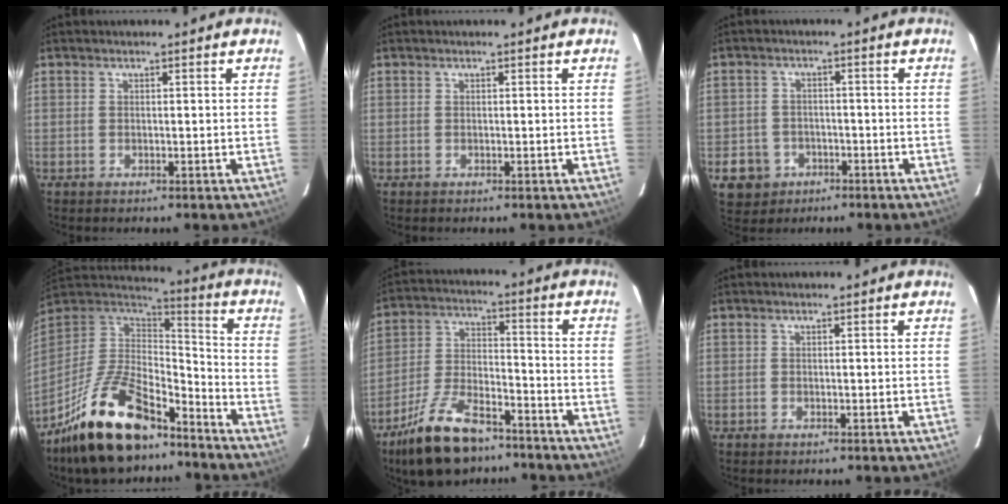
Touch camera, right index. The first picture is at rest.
{"total": 0.0}
{"total": 6.6, "force": [-2.9, 5.8, 1.5], "torque": [-0.053, 0.016, -0.036]}
{"total": 22.8, "force": [-15.9, 9.1, 13.5], "torque": [-0.269, -0.010, -0.267]}
{"total": 16.3, "force": [-11.7, 6.8, 9.0], "torque": [-0.187, -0.006, -0.205]}
{"total": 0.0}